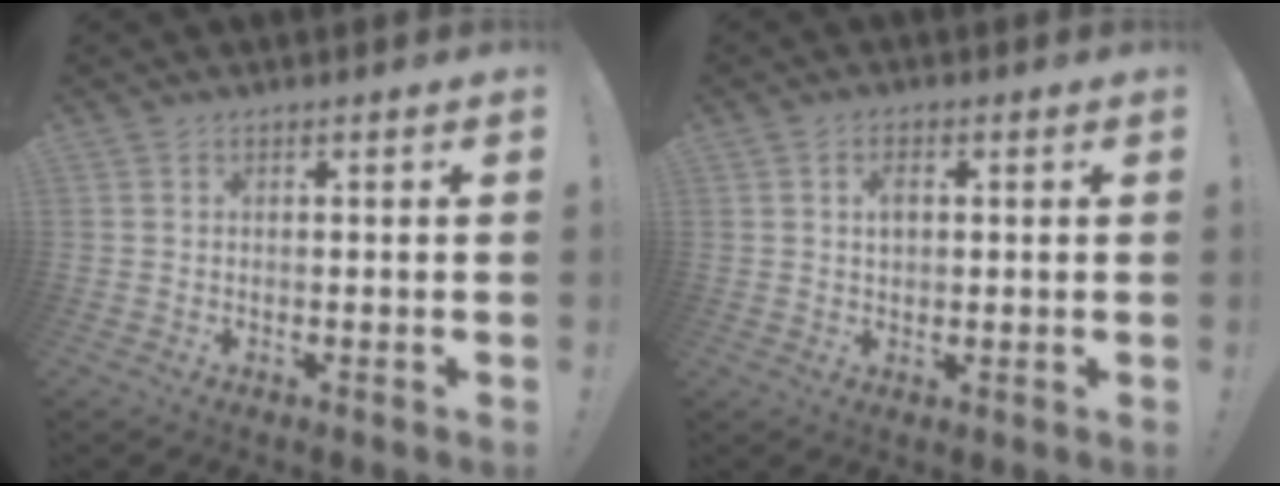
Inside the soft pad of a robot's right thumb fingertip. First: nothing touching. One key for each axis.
{"total": 3.1, "fx": 0.6, "fy": 2.1, "fz": 2.3, "tx": -0.030, "ty": 0.001, "tz": 0.006}